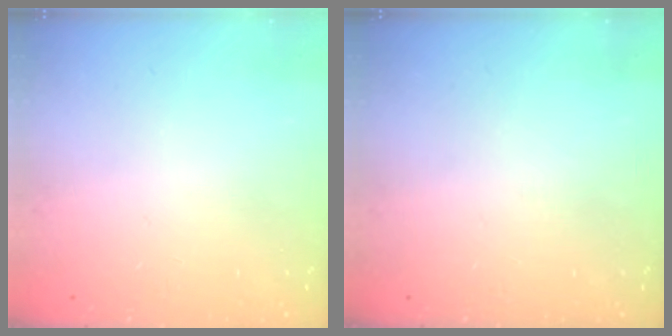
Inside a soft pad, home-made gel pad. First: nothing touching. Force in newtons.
{"total": 0.0}